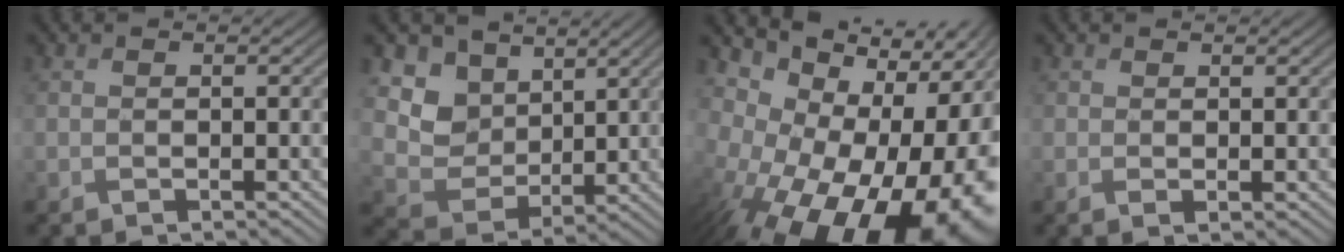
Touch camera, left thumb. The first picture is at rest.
{"total": 7.7, "force": [3.6, 5.7, 3.6], "torque": [-0.102, -0.009, 0.061]}
{"total": 21.3, "force": [-8.5, 13.4, 14.2], "torque": [-0.205, -0.046, -0.099]}
{"total": 0.9, "force": [0.6, 0.2, 0.7], "torque": [-0.015, -0.002, 0.012]}